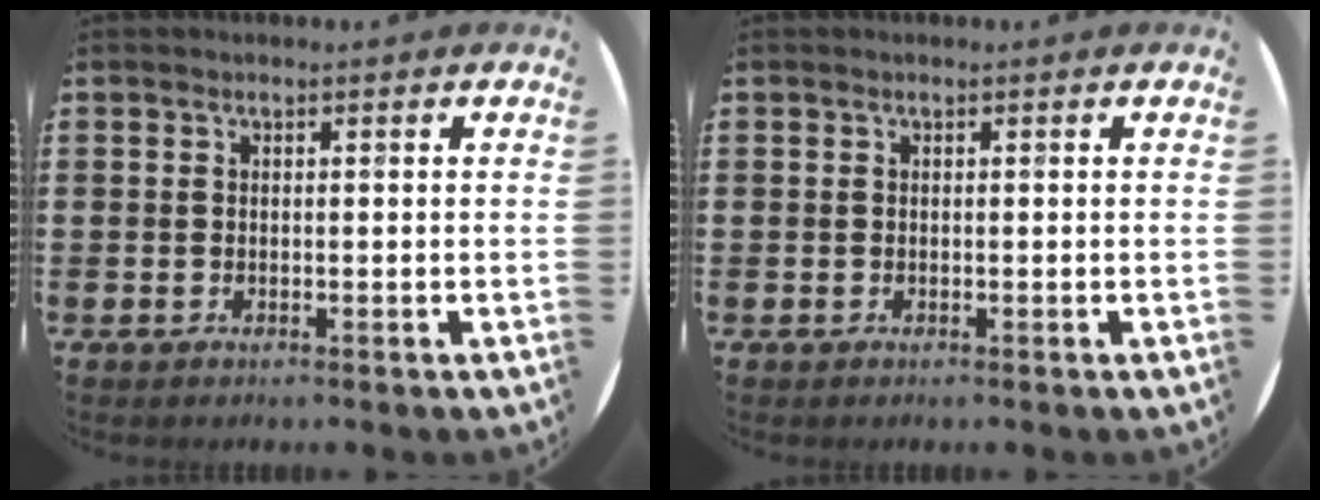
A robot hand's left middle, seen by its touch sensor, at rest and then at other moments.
{"total": 0.0}